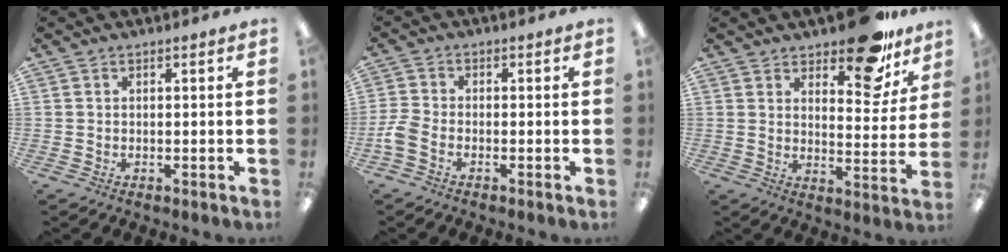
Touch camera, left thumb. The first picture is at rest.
{"total": 3.8, "force": [-1.7, 2.2, 2.5], "torque": [-0.059, 0.002, -0.034]}
{"total": 14.6, "force": [10.9, 6.0, 7.7], "torque": [-0.093, -0.072, 0.187]}